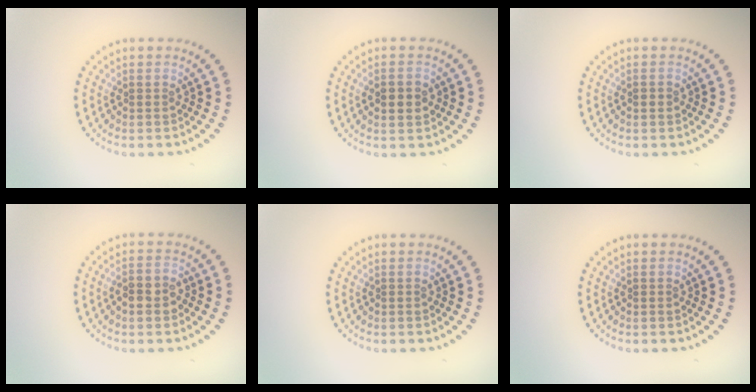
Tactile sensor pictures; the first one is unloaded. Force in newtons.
{"total": 2.2, "press": 2.1, "slide": 0.3}
{"total": 0.9, "press": 0.9, "slide": 0.1}
{"total": 2.3, "press": 2.1, "slide": 0.8}
{"total": 0.0}
{"total": 0.0}